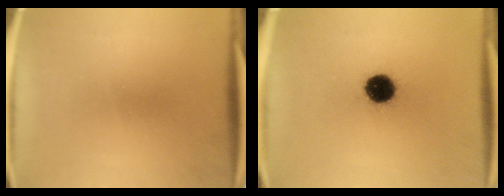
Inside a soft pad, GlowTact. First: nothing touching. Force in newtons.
{"total": 10.4}